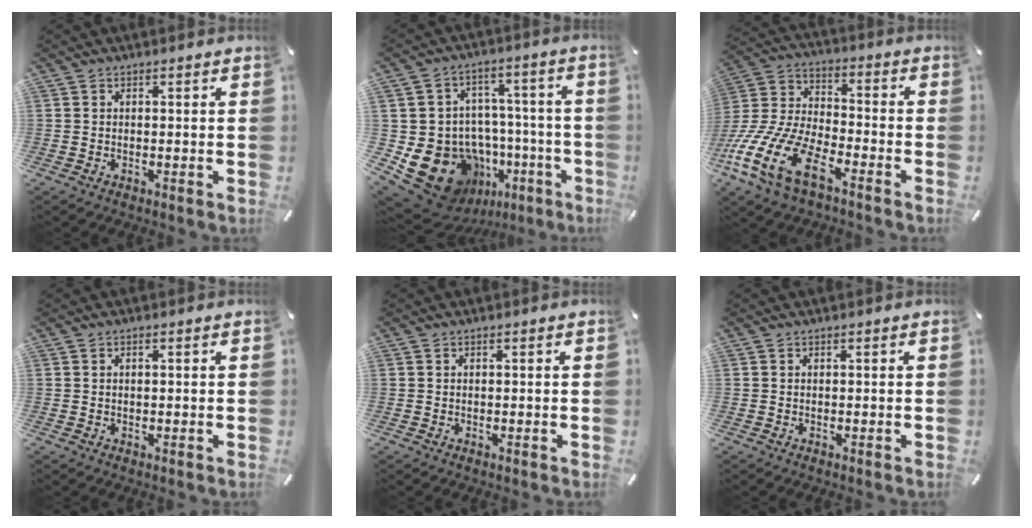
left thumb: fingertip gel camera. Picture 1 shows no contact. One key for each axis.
{"total": 18.5, "fx": -7.6, "fy": 14.6, "fz": 8.4, "tx": -0.132, "ty": 0.041, "tz": -0.094}
{"total": 17.1, "fx": -10.4, "fy": 7.6, "fz": 11.3, "tx": -0.245, "ty": 0.033, "tz": -0.189}
{"total": 0.6, "fx": 0.2, "fy": 0.3, "fz": 0.5, "tx": -0.010, "ty": 0.003, "tz": 0.002}
{"total": 0.0}
{"total": 0.0}